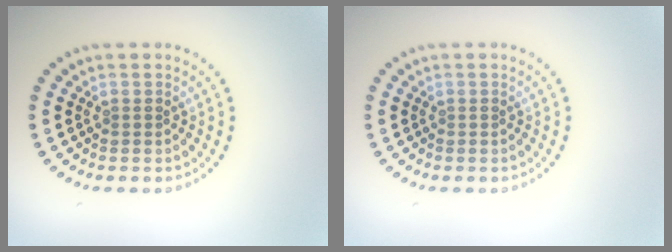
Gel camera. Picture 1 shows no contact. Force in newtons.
{"total": 0.0}